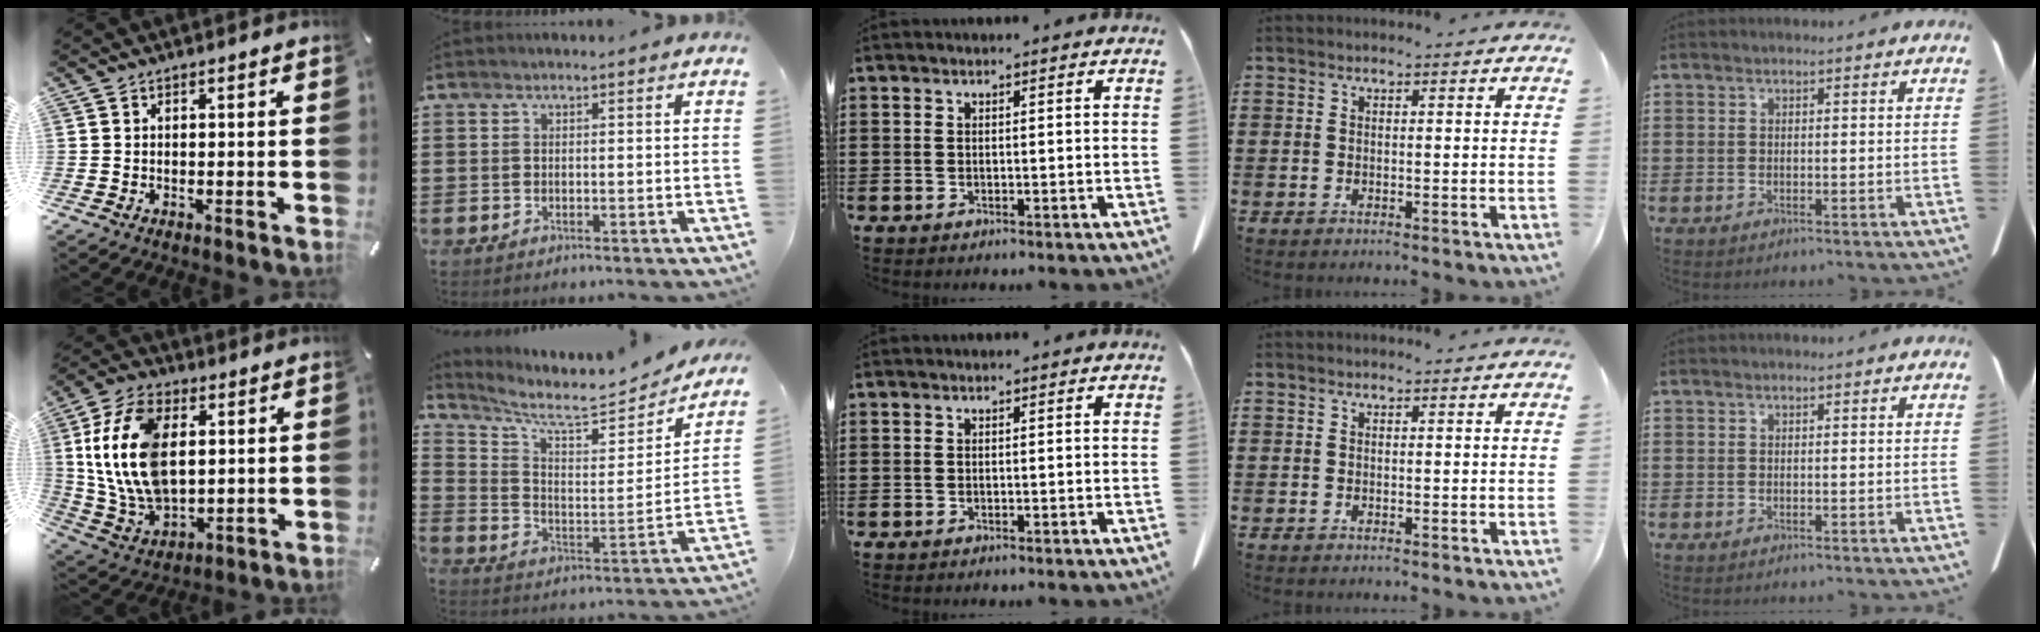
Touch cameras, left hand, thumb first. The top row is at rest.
{"thumb": {"total": 18.2, "force": [3.3, 11.6, 13.6], "torque": [-0.324, 0.000, 0.058]}, "index": {"total": 6.9, "force": [5.9, 1.1, 3.3], "torque": [-0.086, -0.049, 0.095]}}